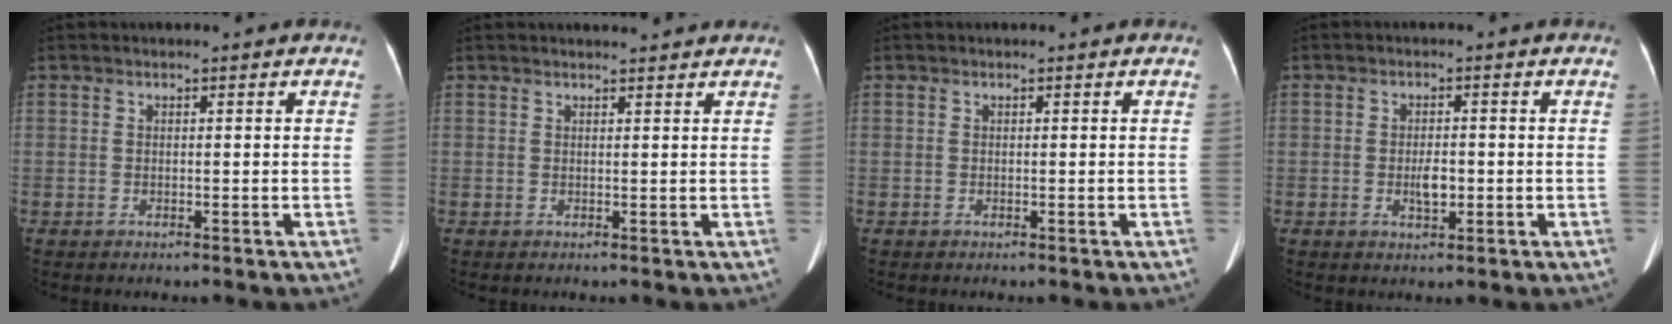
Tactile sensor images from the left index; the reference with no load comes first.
{"total": 2.7, "force": [2.7, 0.2, 0.6], "torque": [-0.012, 0.010, 0.033]}
{"total": 0.0}
{"total": 2.7, "force": [-0.7, 1.1, 2.4], "torque": [-0.044, -0.001, -0.008]}